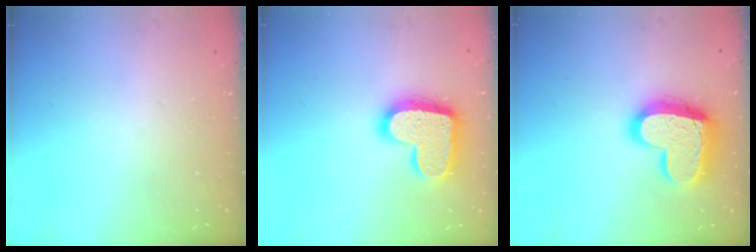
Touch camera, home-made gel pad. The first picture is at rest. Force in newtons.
{"total": 18.3, "press": 18.2, "slide": 1.1}
{"total": 18.4, "press": 18.3, "slide": 1.7}